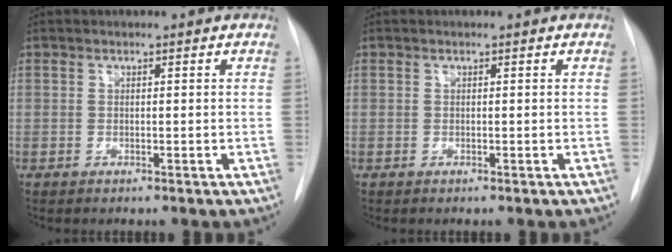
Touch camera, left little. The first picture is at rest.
{"total": 0.0}